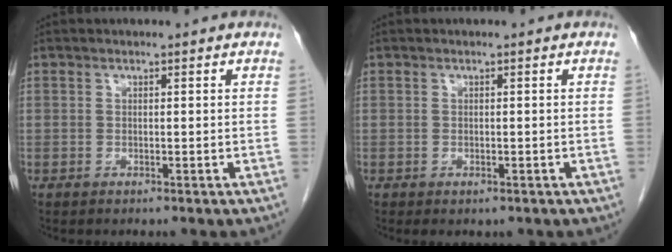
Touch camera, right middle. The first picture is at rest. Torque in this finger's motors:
{"motor_torque": [0.47, -0.43, 0.10, 0.02]}